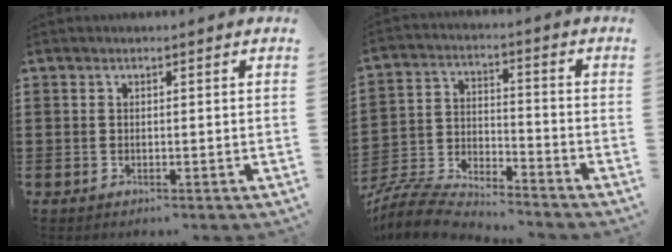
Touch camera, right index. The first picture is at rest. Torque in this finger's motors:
{"motor_torque": [-2.14, 0.00, -1.05, -0.21]}